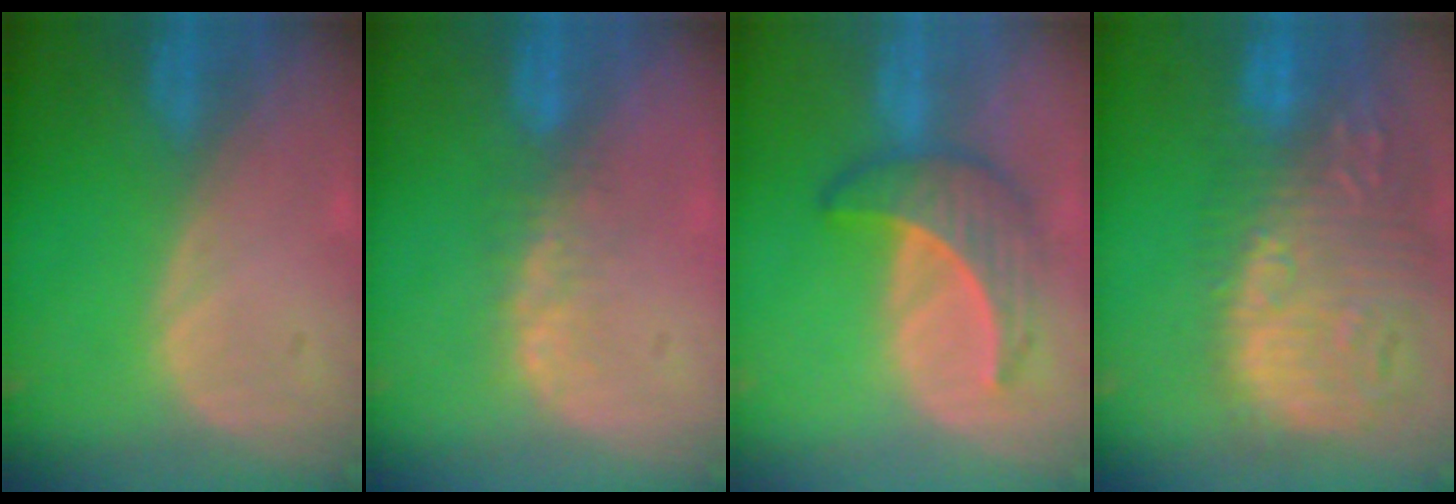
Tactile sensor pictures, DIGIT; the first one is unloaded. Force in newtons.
{"total": 3.1, "press": 2.7, "slide": 1.5}
{"total": 6.4, "press": 6.3, "slide": 1.1}
{"total": 16.0, "press": 13.2, "slide": 9.0}